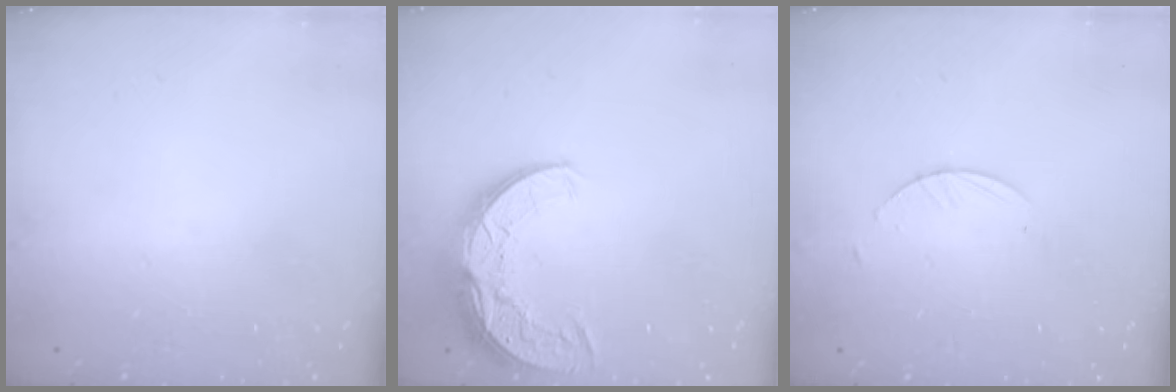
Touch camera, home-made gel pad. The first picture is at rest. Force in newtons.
{"total": 11.0, "press": 10.9, "slide": 0.8}
{"total": 2.1, "press": 2.1, "slide": 0.2}